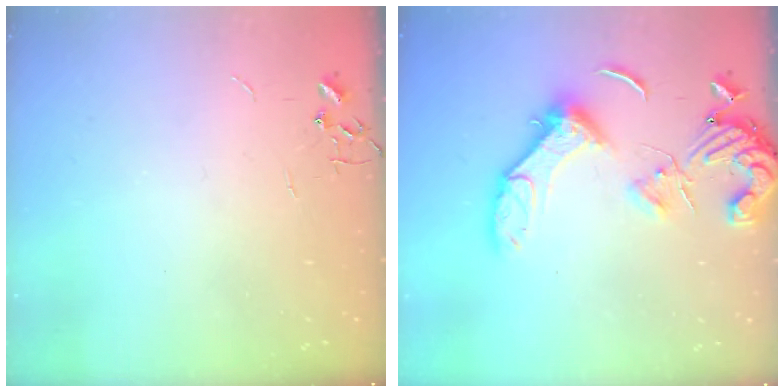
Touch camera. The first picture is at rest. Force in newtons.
{"total": 15.0, "press": 14.9, "slide": 1.9}